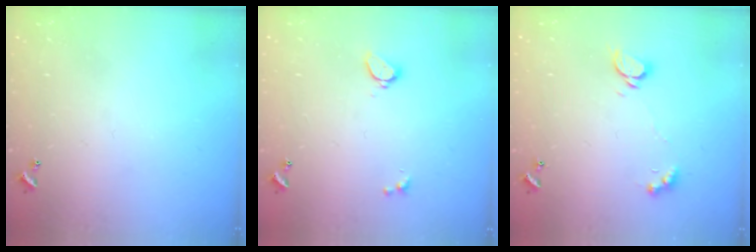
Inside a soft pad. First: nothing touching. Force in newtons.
{"total": 3.0, "press": 2.4, "slide": 1.8}
{"total": 2.3, "press": 2.2, "slide": 0.3}